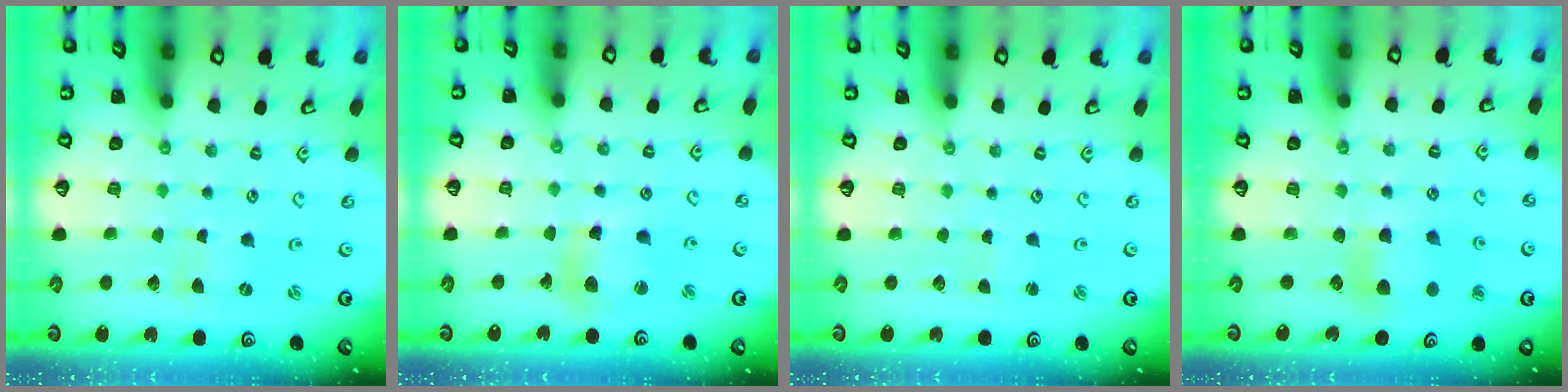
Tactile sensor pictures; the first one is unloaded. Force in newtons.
{"total": 10.8, "press": 10.8, "slide": 1.3}
{"total": 0.9, "press": 0.9, "slide": 0.0}
{"total": 5.9, "press": 5.9, "slide": 0.4}